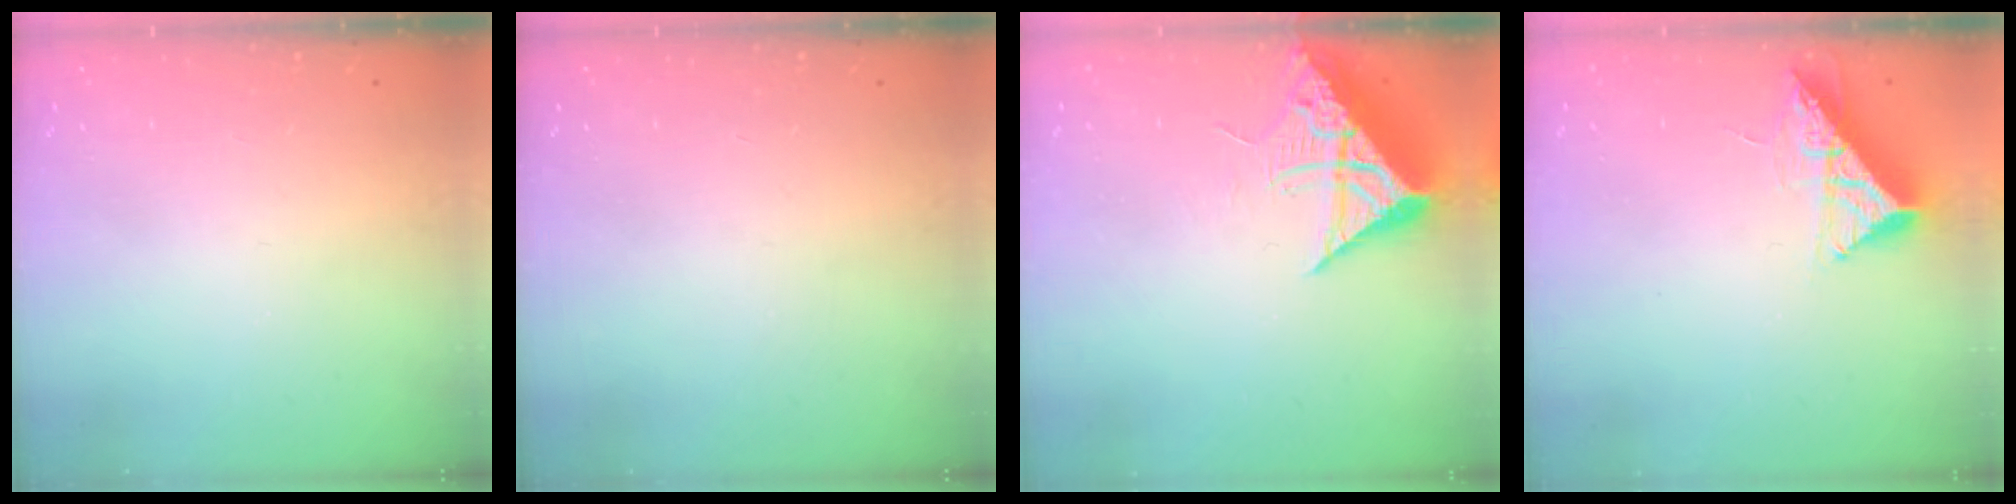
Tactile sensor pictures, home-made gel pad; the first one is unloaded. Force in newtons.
{"total": 0.0}
{"total": 9.7, "press": 9.7, "slide": 1.0}
{"total": 10.4, "press": 10.4, "slide": 0.7}